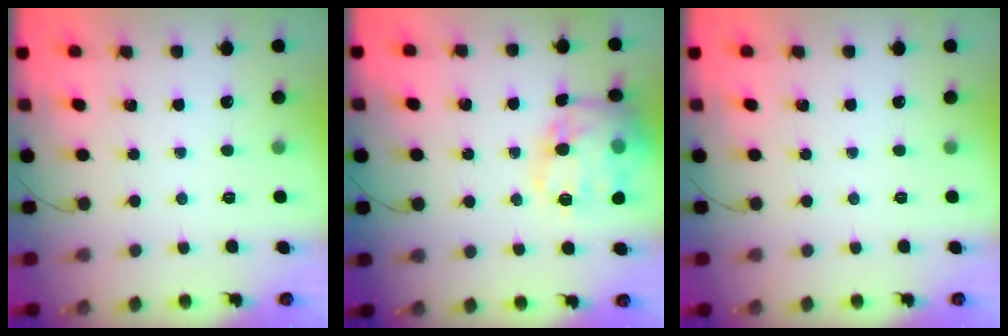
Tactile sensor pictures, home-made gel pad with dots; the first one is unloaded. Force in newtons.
{"total": 19.3, "press": 19.1, "slide": 2.5}
{"total": 0.0}